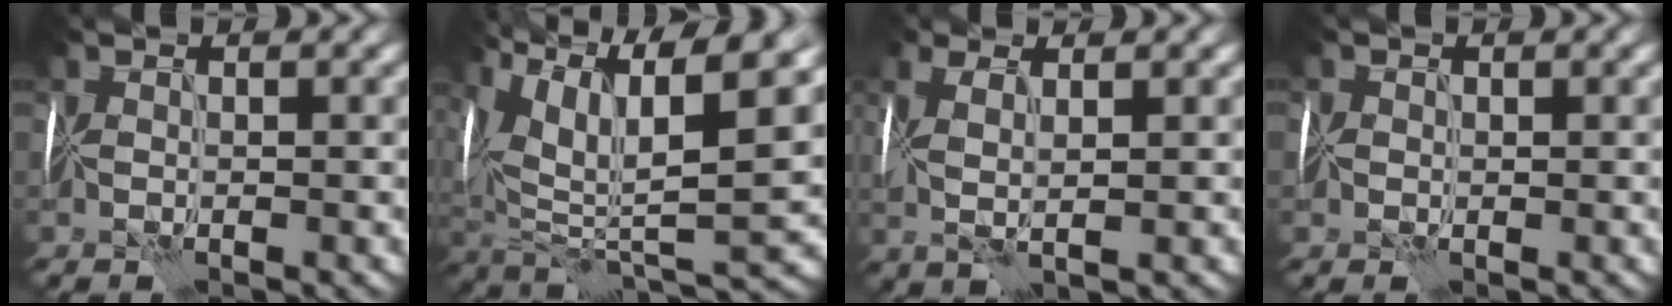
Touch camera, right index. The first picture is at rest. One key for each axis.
{"total": 15.1, "fx": 7.8, "fy": 4.8, "fz": 12.0, "tx": -0.232, "ty": 0.031, "tz": 0.151}
{"total": 4.1, "fx": 1.3, "fy": 1.4, "fz": 3.6, "tx": -0.082, "ty": 0.012, "tz": 0.021}
{"total": 0.9, "fx": 0.2, "fy": 0.9, "fz": 0.1, "tx": 0.003, "ty": 0.004, "tz": -0.001}